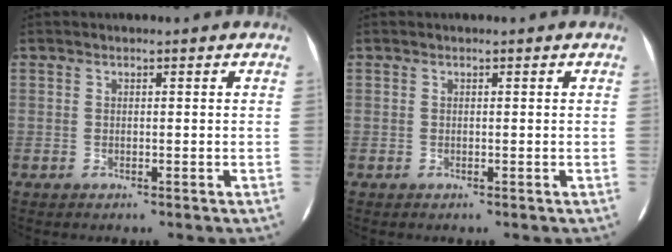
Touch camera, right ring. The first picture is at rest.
{"total": 0.0}